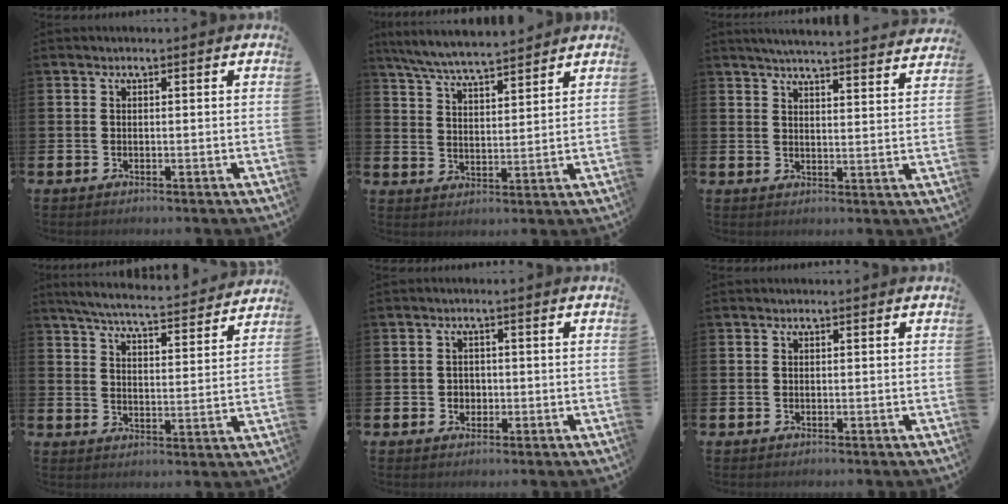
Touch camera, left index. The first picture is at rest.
{"total": 6.4, "force": [6.2, 0.3, 1.6], "torque": [-0.057, -0.029, 0.112]}
{"total": 4.9, "force": [4.8, -0.4, 0.8], "torque": [-0.027, -0.034, 0.084]}
{"total": 6.1, "force": [5.9, 0.4, 1.6], "torque": [-0.048, -0.046, 0.099]}
{"total": 1.8, "force": [-0.1, 1.7, 0.4], "torque": [-0.004, 0.006, -0.008]}
{"total": 0.0}